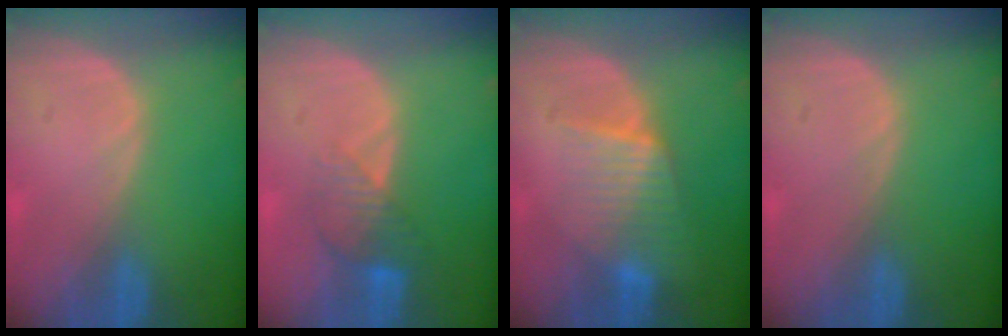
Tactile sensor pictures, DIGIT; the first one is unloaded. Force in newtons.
{"total": 4.4, "press": 3.8, "slide": 2.3}
{"total": 6.4, "press": 6.2, "slide": 1.6}
{"total": 0.0}